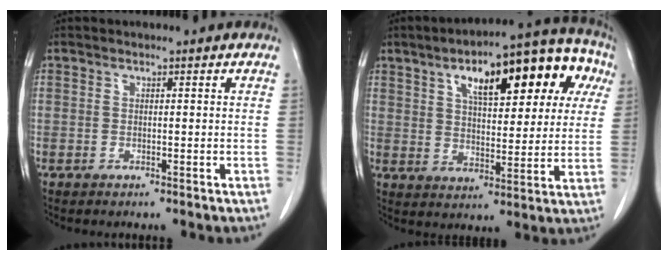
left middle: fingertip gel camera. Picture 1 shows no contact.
{"total": 19.0, "force": [7.9, 6.8, 15.8], "torque": [-0.218, 0.050, 0.113]}